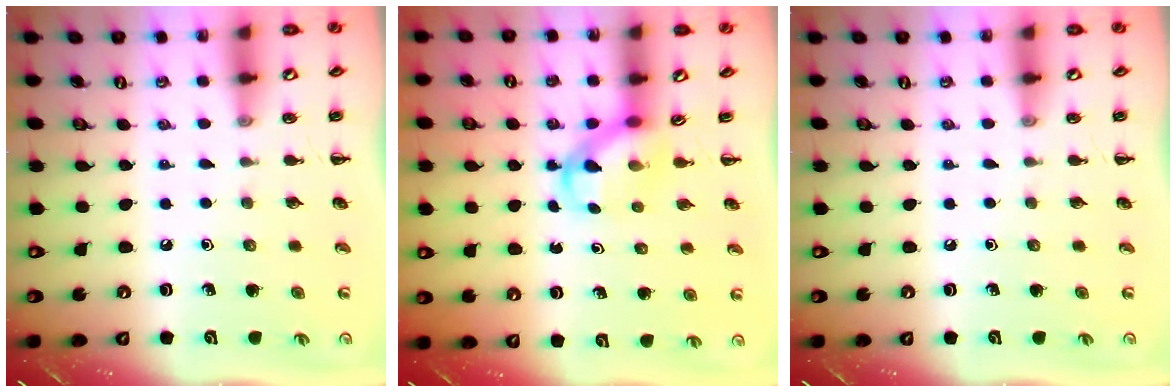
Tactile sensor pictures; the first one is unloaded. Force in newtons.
{"total": 3.7, "press": 3.6, "slide": 0.7}
{"total": 0.0}